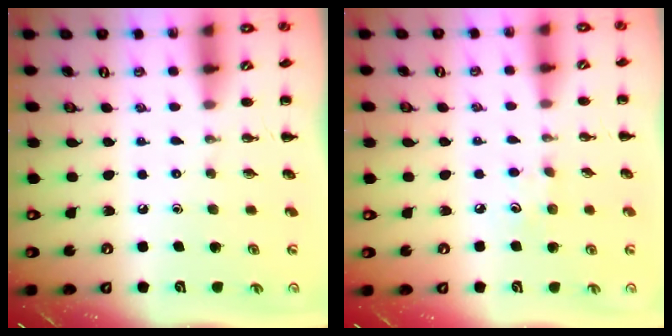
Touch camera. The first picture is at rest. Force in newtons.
{"total": 6.0, "press": 5.7, "slide": 1.7}